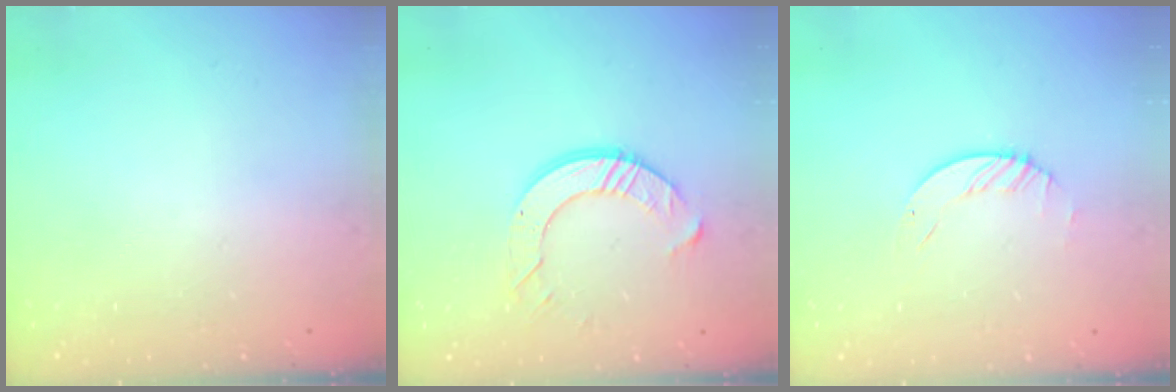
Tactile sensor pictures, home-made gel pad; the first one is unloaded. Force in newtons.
{"total": 9.1, "press": 9.0, "slide": 0.7}
{"total": 1.2, "press": 1.2, "slide": 0.2}